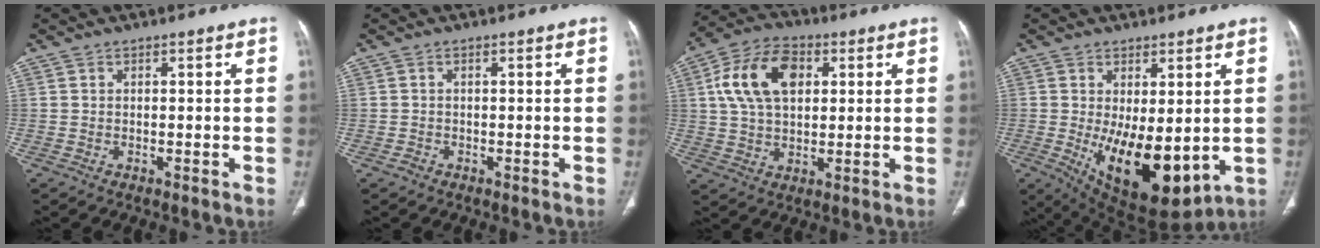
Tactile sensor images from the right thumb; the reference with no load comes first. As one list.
[{"total": 0.8, "force": [-0.6, 0.6, 0.2], "torque": [-0.003, 0.002, -0.013]}, {"total": 13.6, "force": [3.5, 8.6, 10.0], "torque": [-0.176, 0.010, 0.061]}, {"total": 15.0, "force": [-1.6, 6.8, 13.2], "torque": [-0.197, -0.031, 0.001]}]